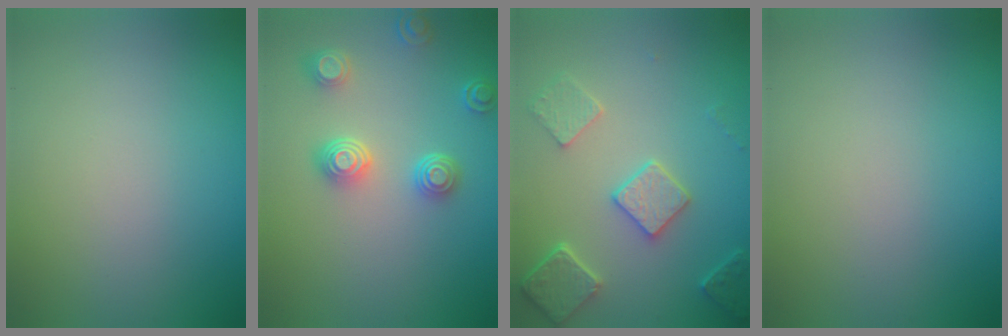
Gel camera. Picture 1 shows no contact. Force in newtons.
{"total": 3.9, "press": 3.2, "slide": 2.3}
{"total": 4.7, "press": 3.9, "slide": 2.8}
{"total": 0.0}